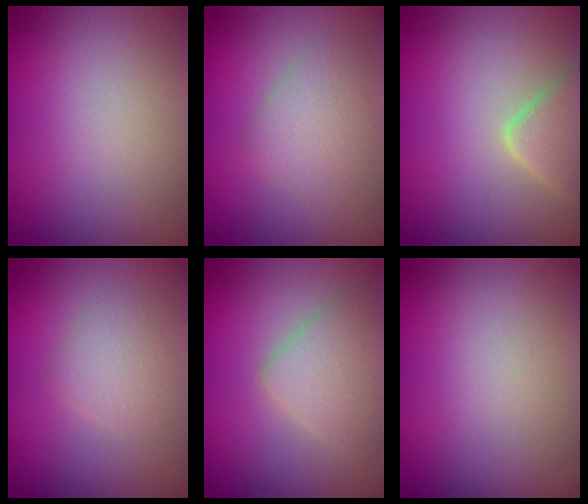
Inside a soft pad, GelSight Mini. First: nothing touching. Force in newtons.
{"total": 2.5, "press": 2.5, "slide": 0.1}
{"total": 3.4, "press": 3.4, "slide": 0.4}
{"total": 2.2, "press": 2.2, "slide": 0.1}
{"total": 3.8, "press": 3.8, "slide": 0.1}
{"total": 0.0}